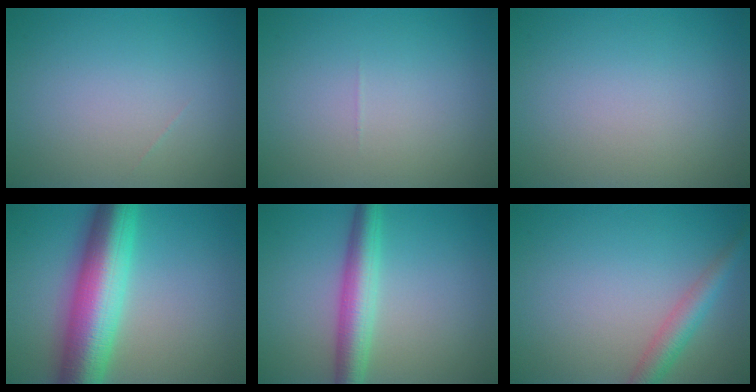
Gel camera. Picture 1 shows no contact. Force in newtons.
{"total": 0.0}
{"total": 0.0}
{"total": 10.5, "press": 10.5, "slide": 0.0}
{"total": 4.6, "press": 4.6, "slide": 0.1}
{"total": 2.9, "press": 2.9, "slide": 0.2}